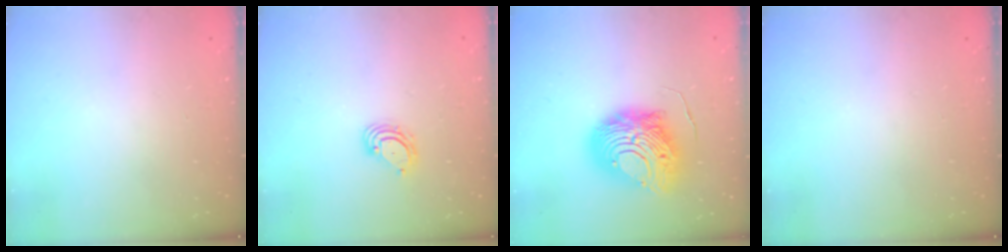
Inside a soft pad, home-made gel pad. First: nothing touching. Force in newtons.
{"total": 5.0, "press": 4.9, "slide": 0.4}
{"total": 15.3, "press": 15.2, "slide": 1.6}
{"total": 0.0}